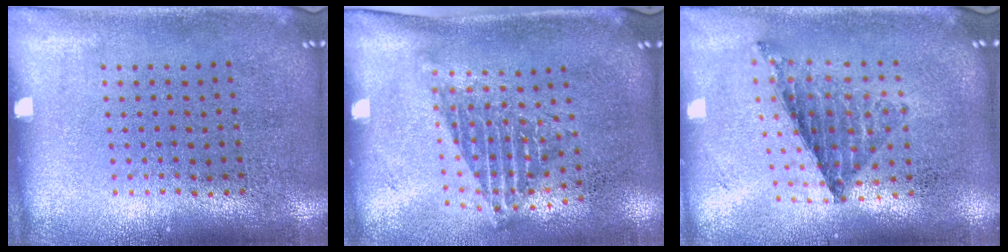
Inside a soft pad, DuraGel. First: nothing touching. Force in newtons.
{"total": 1.3, "press": 1.0, "slide": 0.9}
{"total": 0.7, "press": 0.7, "slide": 0.0}